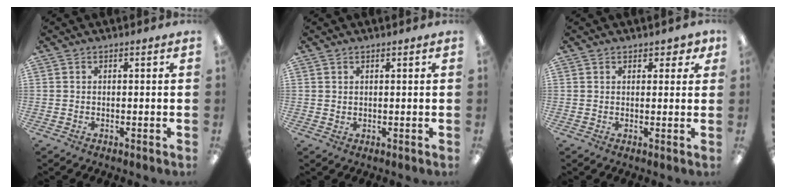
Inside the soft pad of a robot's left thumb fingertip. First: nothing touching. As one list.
[{"total": 0.8, "force": [0.7, 0.4, 0.1], "torque": [-0.003, 0.000, 0.014]}, {"total": 2.7, "force": [1.8, 1.6, 1.2], "torque": [-0.008, -0.001, 0.029]}]